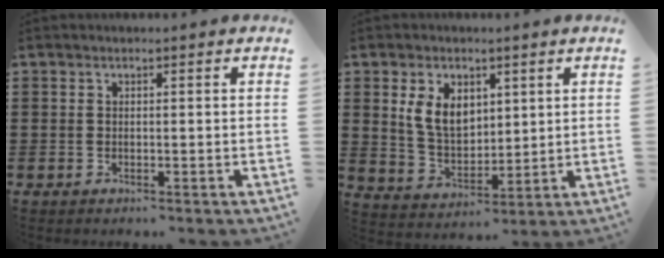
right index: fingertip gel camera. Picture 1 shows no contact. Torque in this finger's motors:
{"motor_torque": [1.38, 0.68, 0.43, 0.21]}